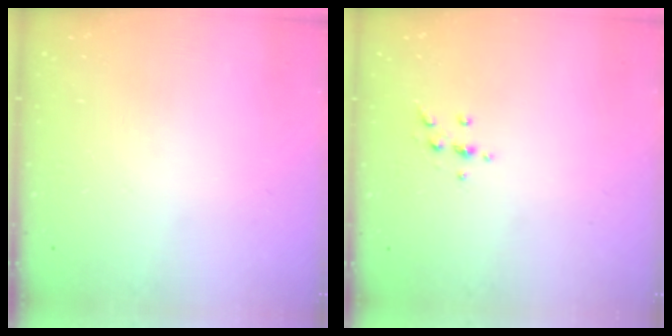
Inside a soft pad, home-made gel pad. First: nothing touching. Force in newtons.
{"total": 3.8, "press": 3.6, "slide": 1.2}